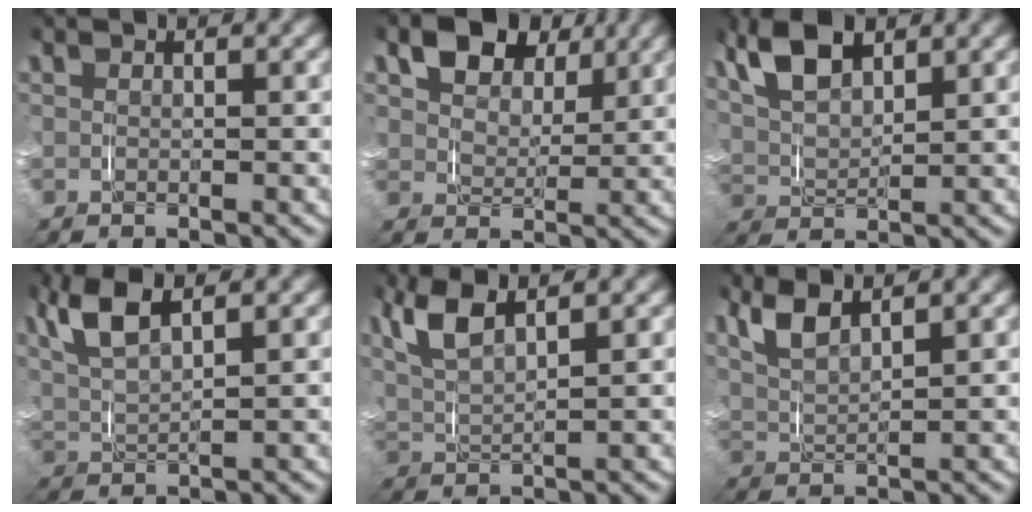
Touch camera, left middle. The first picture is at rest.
{"total": 5.8, "force": [2.9, 3.9, 3.1], "torque": [-0.061, 0.003, 0.039]}
{"total": 6.6, "force": [2.7, 4.3, 4.3], "torque": [-0.114, -0.005, 0.045]}
{"total": 5.9, "force": [2.3, 3.5, 4.2], "torque": [-0.114, -0.005, 0.040]}
{"total": 6.5, "force": [2.7, 4.0, 4.3], "torque": [-0.121, -0.003, 0.039]}
{"total": 5.1, "force": [2.3, 3.3, 3.1], "torque": [-0.095, -0.003, 0.033]}